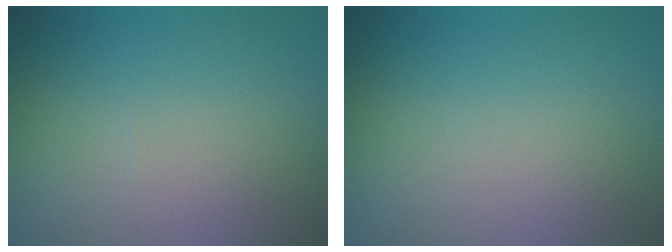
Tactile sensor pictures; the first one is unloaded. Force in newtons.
{"total": 0.0}